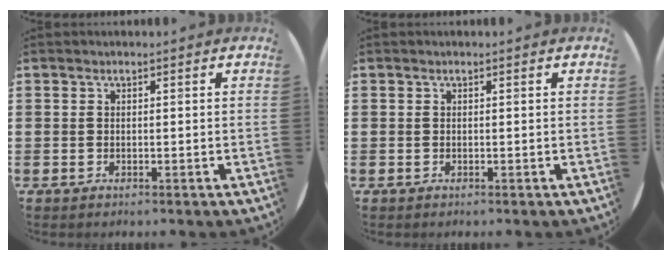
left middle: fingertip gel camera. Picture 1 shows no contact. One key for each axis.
{"total": 0.0}